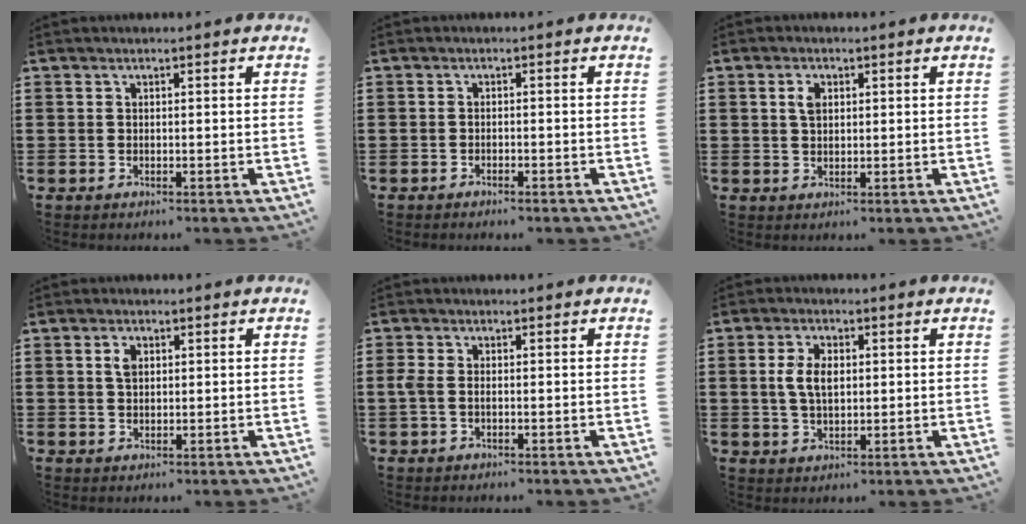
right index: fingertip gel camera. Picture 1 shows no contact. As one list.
[{"total": 0.9, "force": [-0.9, 0.0, 0.1], "torque": [-0.005, -0.001, -0.017]}, {"total": 2.5, "force": [0.8, 1.5, 1.9], "torque": [-0.042, 0.007, 0.014]}, {"total": 2.3, "force": [0.7, 1.3, 1.7], "torque": [-0.037, 0.007, 0.013]}, {"total": 1.7, "force": [-0.4, 0.8, 1.5], "torque": [-0.044, -0.005, -0.013]}, {"total": 4.9, "force": [0.5, 2.7, 4.1], "torque": [-0.091, 0.010, 0.005]}]